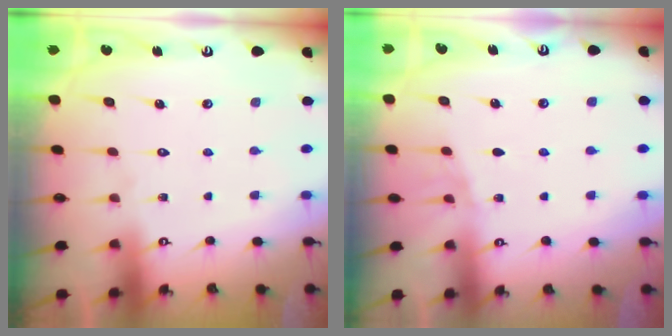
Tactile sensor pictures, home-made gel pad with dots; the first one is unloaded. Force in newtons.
{"total": 5.1, "press": 4.3, "slide": 2.7}